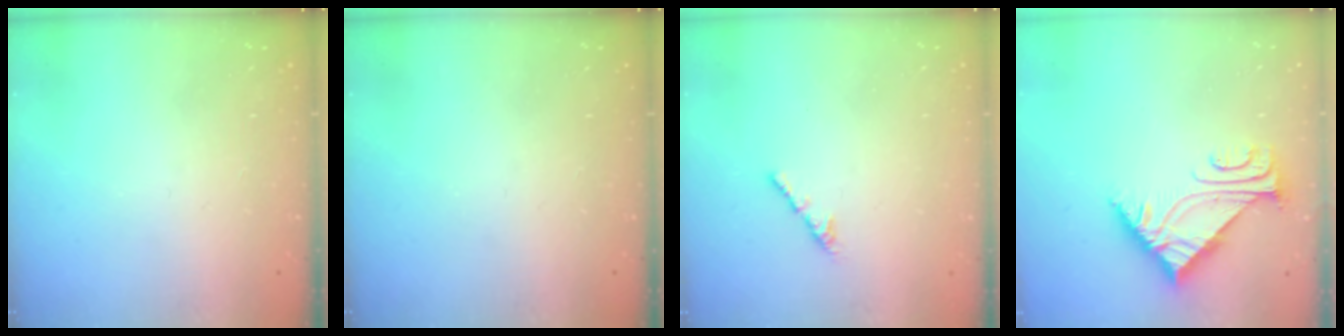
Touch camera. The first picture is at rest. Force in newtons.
{"total": 0.0}
{"total": 2.1, "press": 2.0, "slide": 0.7}
{"total": 4.9, "press": 4.8, "slide": 0.8}